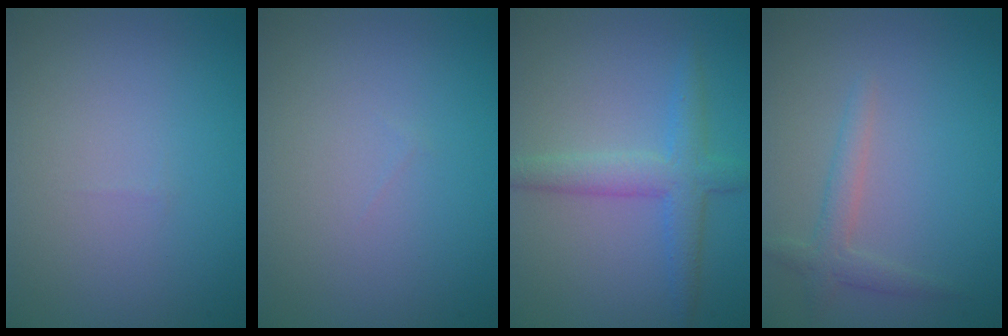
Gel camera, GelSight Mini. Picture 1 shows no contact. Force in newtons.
{"total": 0.0}
{"total": 3.5, "press": 3.5, "slide": 0.1}
{"total": 2.0, "press": 2.0, "slide": 0.2}